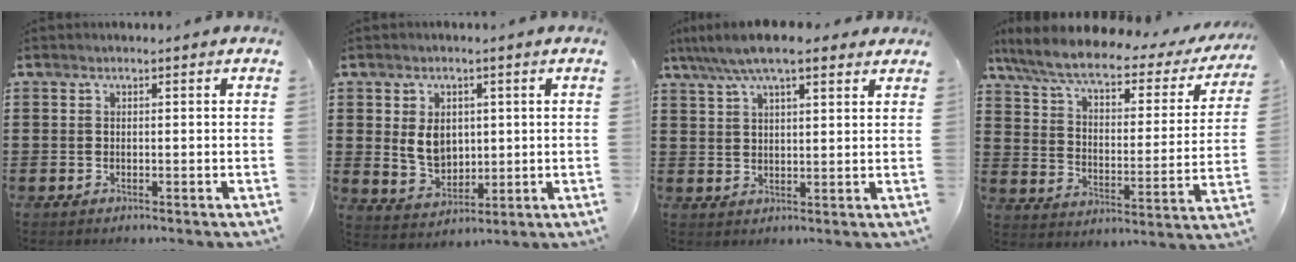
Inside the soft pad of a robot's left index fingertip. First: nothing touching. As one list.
[{"total": 5.6, "force": [1.0, 4.3, 3.5], "torque": [-0.063, 0.005, 0.014]}, {"total": 7.2, "force": [5.6, 1.6, 4.2], "torque": [-0.095, -0.004, 0.101]}, {"total": 7.3, "force": [5.6, 1.4, 4.5], "torque": [-0.111, -0.031, 0.093]}]